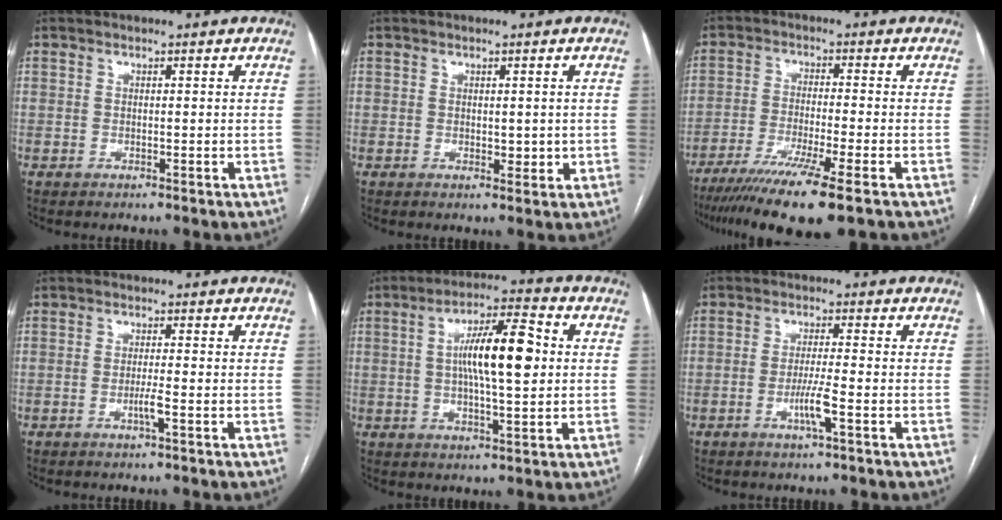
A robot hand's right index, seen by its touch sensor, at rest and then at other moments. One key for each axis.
{"total": 1.9, "fx": 0.2, "fy": 1.3, "fz": 1.4, "tx": -0.016, "ty": -0.001, "tz": 0.009}
{"total": 12.8, "fx": -8.8, "fy": -0.5, "fz": 9.3, "tx": -0.166, "ty": -0.035, "tz": -0.143}
{"total": 1.8, "fx": -0.7, "fy": -0.3, "fz": 1.7, "tx": -0.033, "ty": -0.002, "tz": -0.011}
{"total": 11.4, "fx": 1.3, "fy": 2.2, "fz": 11.2, "tx": -0.195, "ty": 0.019, "tz": 0.017}
{"total": 4.0, "fx": -1.5, "fy": -0.4, "fz": 3.7, "tx": -0.071, "ty": -0.006, "tz": -0.028}